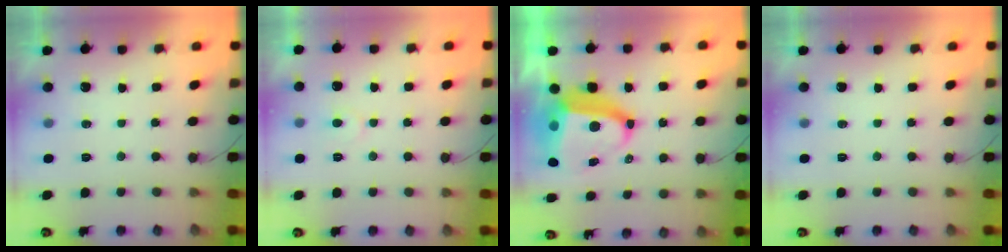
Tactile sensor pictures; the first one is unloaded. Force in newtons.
{"total": 4.7, "press": 4.7, "slide": 0.4}
{"total": 13.7, "press": 13.6, "slide": 1.4}
{"total": 0.0}